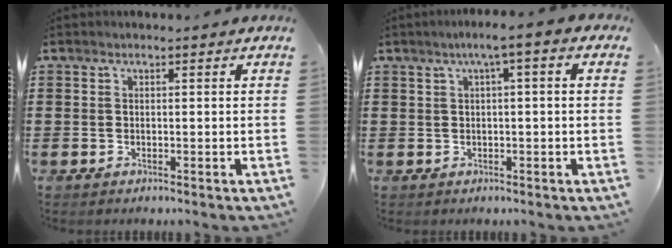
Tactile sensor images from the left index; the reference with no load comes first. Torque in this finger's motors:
{"motor_torque": [1.15, -0.99, 0.33, 0.12]}